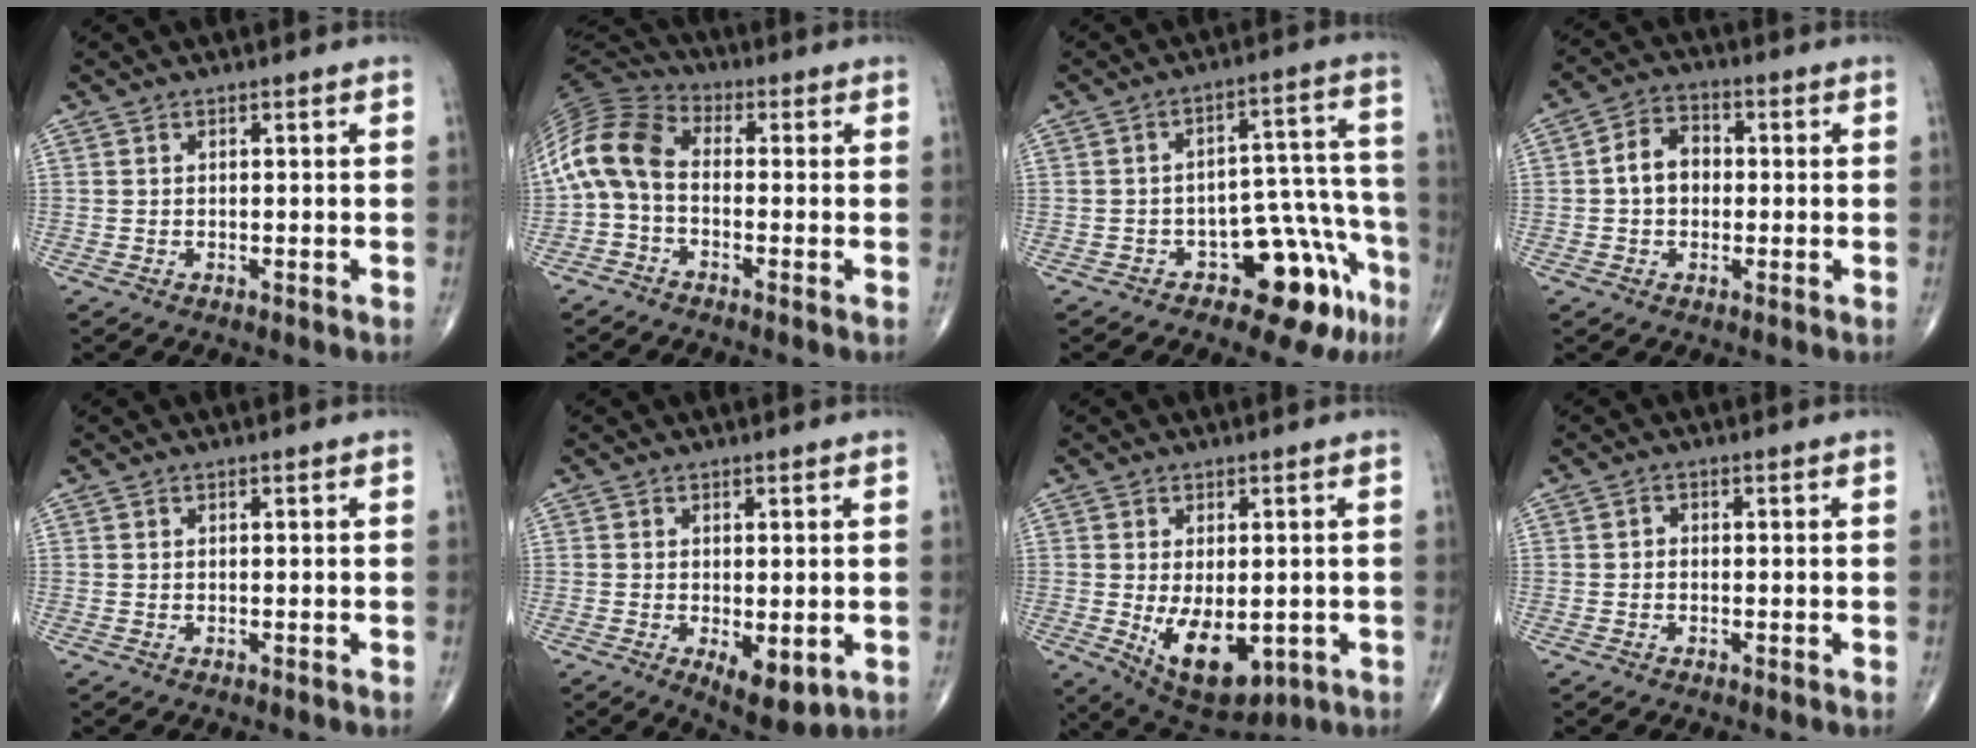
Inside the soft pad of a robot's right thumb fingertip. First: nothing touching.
{"total": 11.0, "force": [-1.4, 6.9, 8.4], "torque": [-0.169, 0.035, -0.045]}
{"total": 13.4, "force": [-7.7, 6.8, 8.6], "torque": [-0.049, 0.089, -0.101]}
{"total": 6.5, "force": [-0.1, 5.0, 4.2], "torque": [-0.054, 0.020, -0.012]}
{"total": 0.0}
{"total": 6.7, "force": [-1.7, 3.1, 5.7], "torque": [-0.077, -0.017, -0.016]}
{"total": 11.7, "force": [-2.4, 6.4, 9.5], "torque": [-0.132, -0.015, -0.016]}
{"total": 0.8, "force": [-0.3, 0.6, 0.3], "torque": [0.004, 0.002, -0.011]}